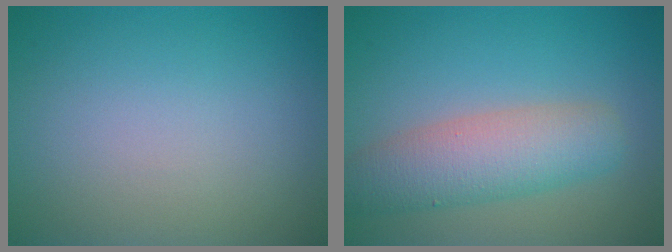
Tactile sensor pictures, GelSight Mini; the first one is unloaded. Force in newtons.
{"total": 5.5, "press": 5.5, "slide": 0.3}